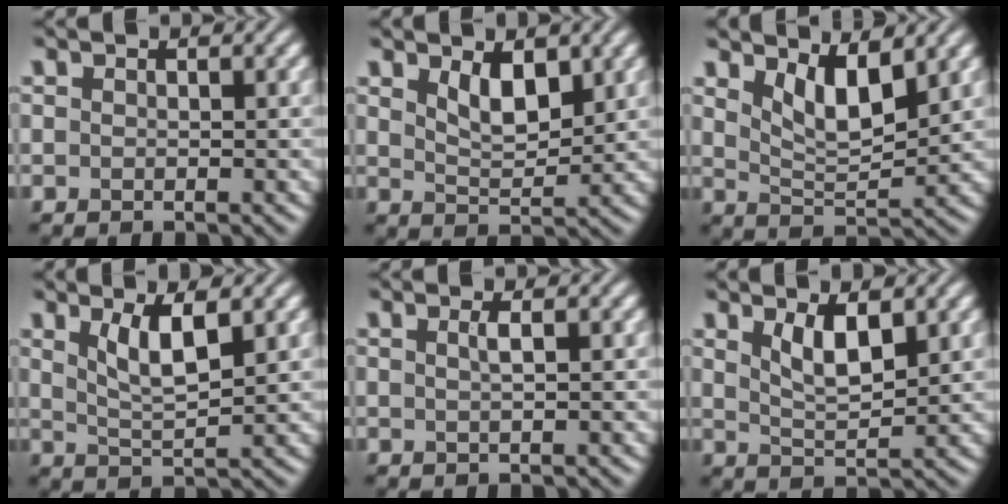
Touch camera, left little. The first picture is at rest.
{"total": 3.3, "force": [1.7, 1.4, 2.5], "torque": [-0.048, -0.005, 0.033]}
{"total": 4.3, "force": [2.4, 1.5, 3.3], "torque": [-0.066, -0.011, 0.045]}
{"total": 3.7, "force": [1.7, 1.0, 3.2], "torque": [-0.063, -0.007, 0.036]}
{"total": 1.2, "force": [0.3, 0.4, 1.1], "torque": [-0.016, 0.004, 0.003]}
{"total": 3.4, "force": [1.7, 1.1, 2.7], "torque": [-0.056, -0.006, 0.036]}